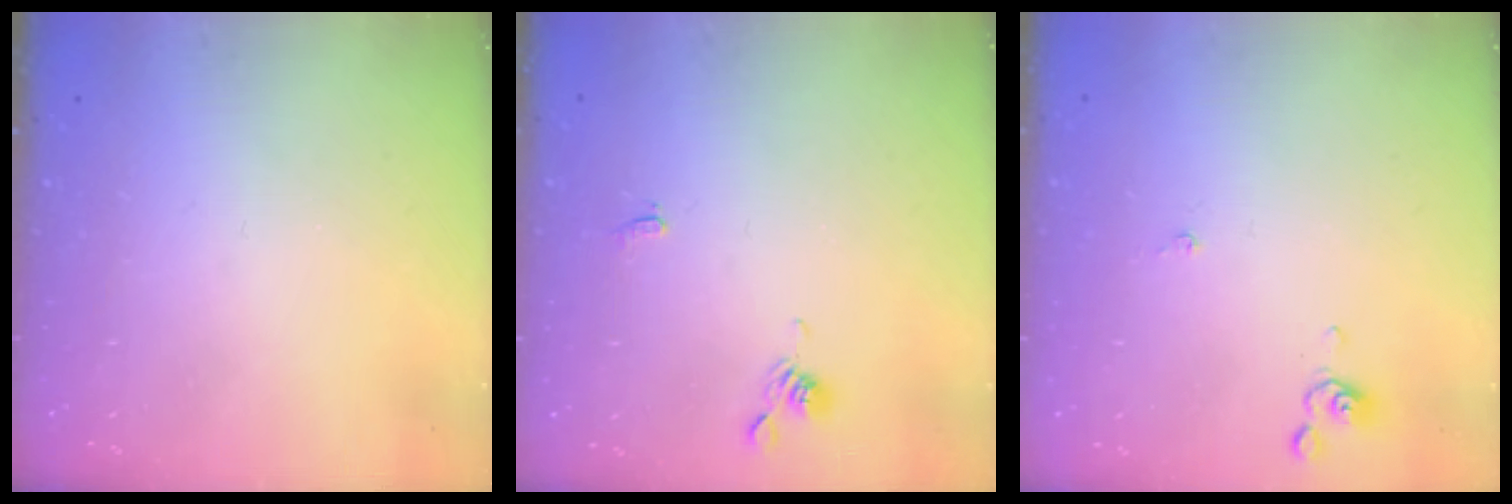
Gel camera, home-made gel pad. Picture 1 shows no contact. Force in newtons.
{"total": 1.1, "press": 1.0, "slide": 0.4}
{"total": 0.0}